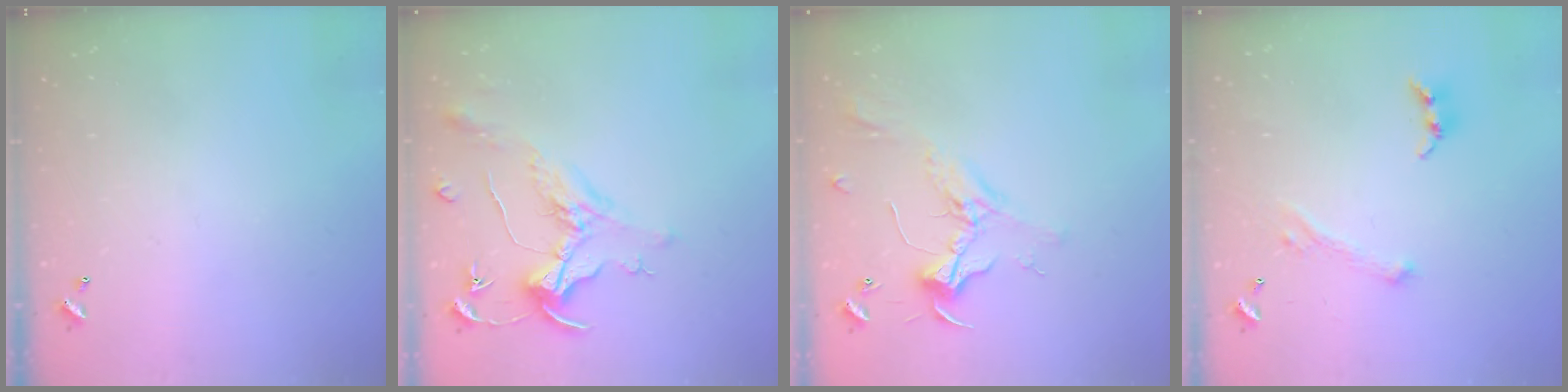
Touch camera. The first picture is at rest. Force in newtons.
{"total": 1.5, "press": 1.3, "slide": 0.7}
{"total": 2.3, "press": 2.2, "slide": 0.8}
{"total": 1.8, "press": 1.7, "slide": 0.6}